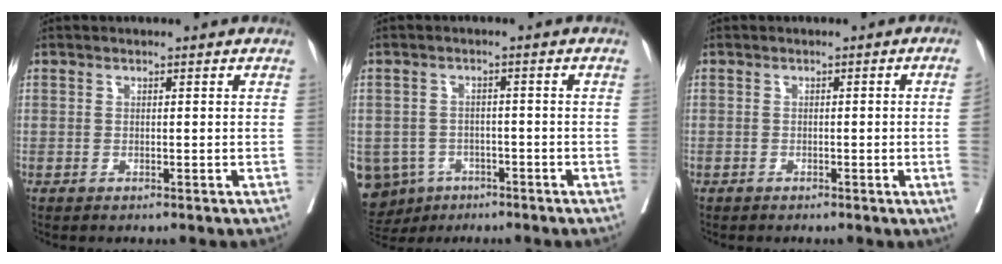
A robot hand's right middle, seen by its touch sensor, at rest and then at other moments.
{"total": 9.2, "force": [-5.0, 7.5, 1.8], "torque": [-0.054, 0.003, -0.067]}
{"total": 2.6, "force": [-0.6, -1.0, 2.3], "torque": [-0.029, -0.003, -0.009]}